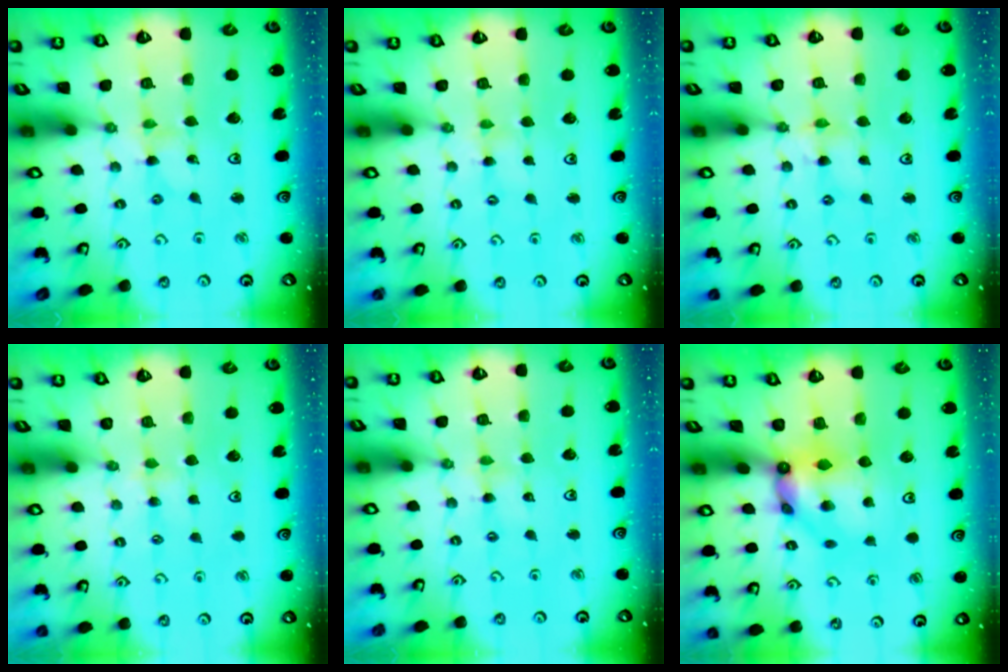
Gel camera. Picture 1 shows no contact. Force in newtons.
{"total": 2.0, "press": 2.0, "slide": 0.3}
{"total": 3.4, "press": 3.4, "slide": 0.4}
{"total": 3.1, "press": 3.0, "slide": 0.4}
{"total": 3.3, "press": 3.3, "slide": 0.4}
{"total": 9.4, "press": 9.4, "slide": 0.6}